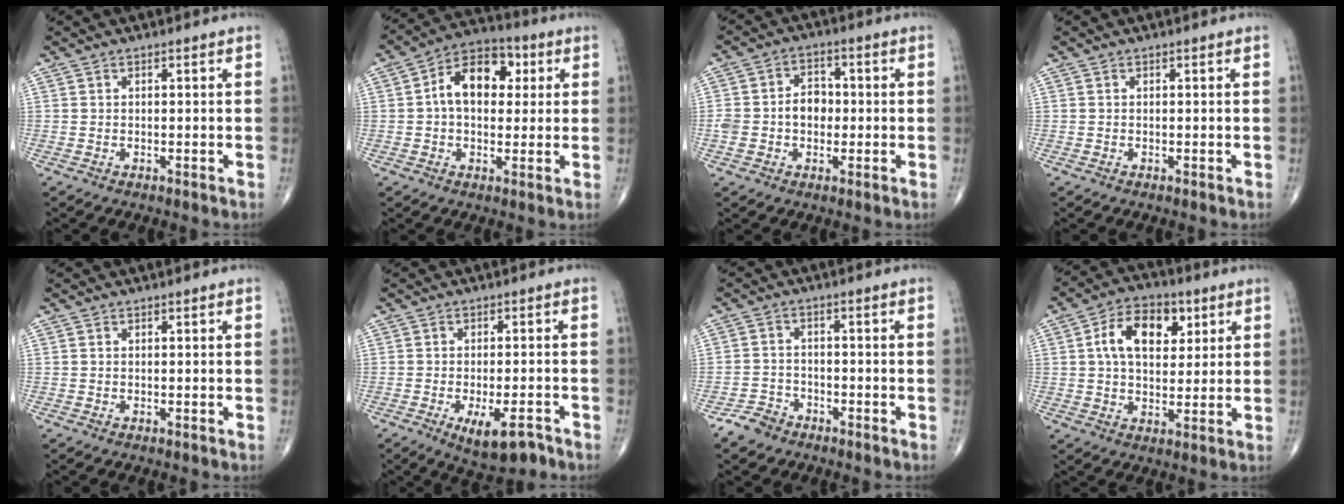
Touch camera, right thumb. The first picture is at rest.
{"total": 11.9, "force": [2.1, 7.9, 8.7], "torque": [-0.112, 0.021, 0.025]}
{"total": 7.0, "force": [-0.5, 5.2, 4.6], "torque": [-0.064, 0.024, -0.011]}
{"total": 0.0}
{"total": 0.0}
{"total": 7.8, "force": [-4.0, 2.9, 6.0], "torque": [-0.089, 0.006, -0.055]}
{"total": 3.9, "force": [-2.8, 2.5, 0.9], "torque": [-0.011, 0.017, -0.051]}
{"total": 12.1, "force": [3.7, 7.7, 8.7], "torque": [-0.120, 0.001, 0.056]}